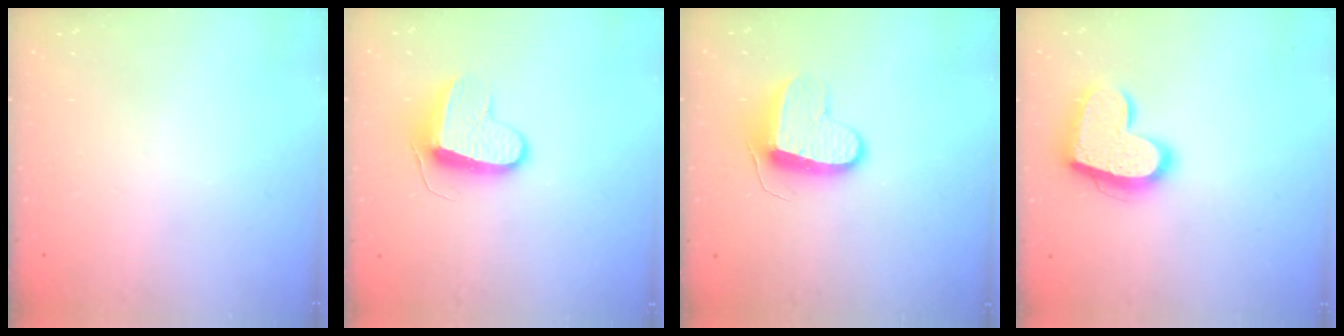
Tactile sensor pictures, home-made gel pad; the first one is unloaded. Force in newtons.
{"total": 9.3, "press": 9.3, "slide": 0.5}
{"total": 10.2, "press": 10.2, "slide": 0.3}
{"total": 15.9, "press": 15.9, "slide": 0.9}